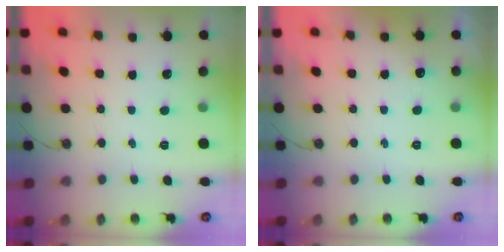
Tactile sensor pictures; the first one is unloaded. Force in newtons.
{"total": 3.7, "press": 3.5, "slide": 1.0}